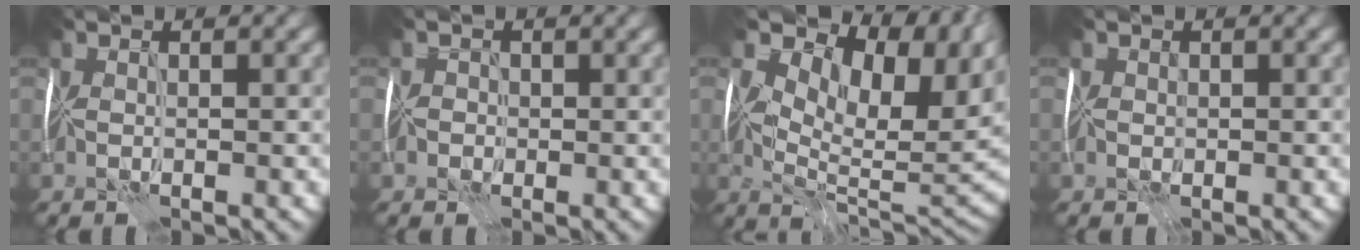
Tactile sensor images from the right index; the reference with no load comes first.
{"total": 1.3, "force": [-1.0, 0.7, -0.3], "torque": [0.025, 0.008, -0.023]}
{"total": 13.2, "force": [4.4, 7.0, 10.3], "torque": [-0.155, -0.003, 0.080]}
{"total": 1.5, "force": [0.2, 1.4, 0.6], "torque": [-0.001, 0.011, -0.004]}